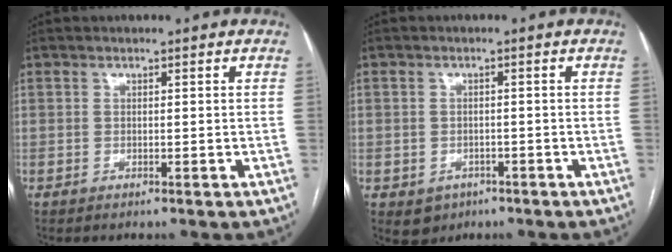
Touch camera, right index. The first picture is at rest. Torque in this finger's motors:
{"motor_torque": [-0.59, 0.00, -1.05, -0.21]}